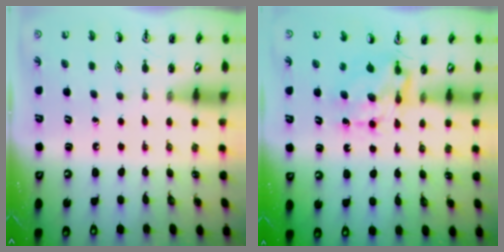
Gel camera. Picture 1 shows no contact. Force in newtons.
{"total": 7.2, "press": 7.1, "slide": 0.6}